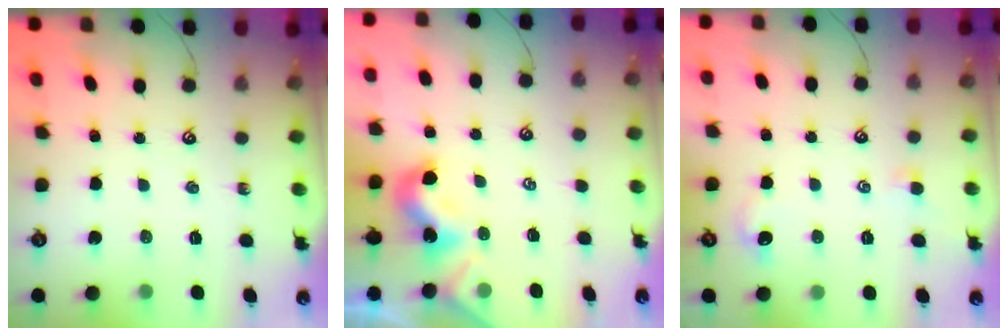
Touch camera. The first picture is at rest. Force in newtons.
{"total": 2.0, "press": 1.9, "slide": 0.5}
{"total": 1.7, "press": 1.6, "slide": 0.6}